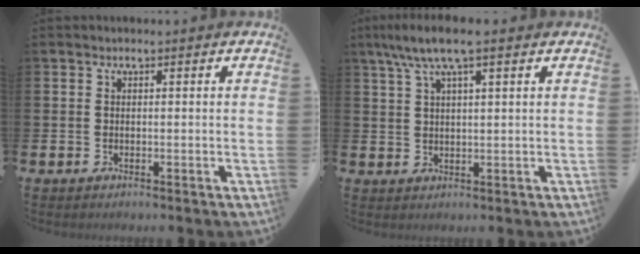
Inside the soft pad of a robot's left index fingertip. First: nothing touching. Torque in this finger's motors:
{"motor_torque": [0.17, -0.52, 0.37, 0.21]}